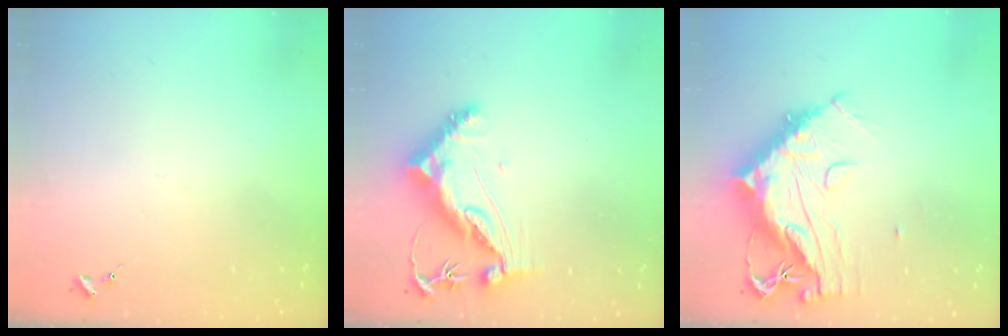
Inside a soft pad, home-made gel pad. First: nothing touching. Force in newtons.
{"total": 9.9, "press": 9.8, "slide": 1.1}
{"total": 16.4, "press": 16.3, "slide": 1.5}